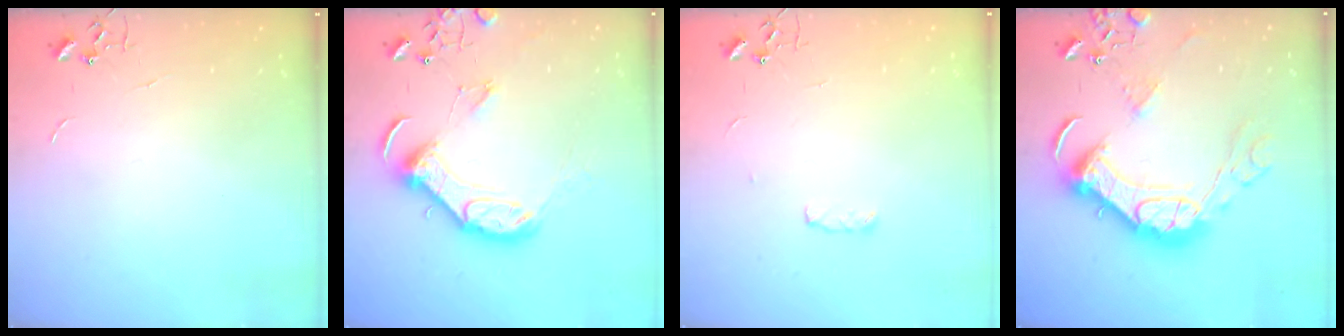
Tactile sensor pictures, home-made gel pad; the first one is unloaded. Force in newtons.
{"total": 13.7, "press": 13.6, "slide": 1.7}
{"total": 3.7, "press": 3.7, "slide": 0.6}
{"total": 20.6, "press": 20.4, "slide": 2.4}